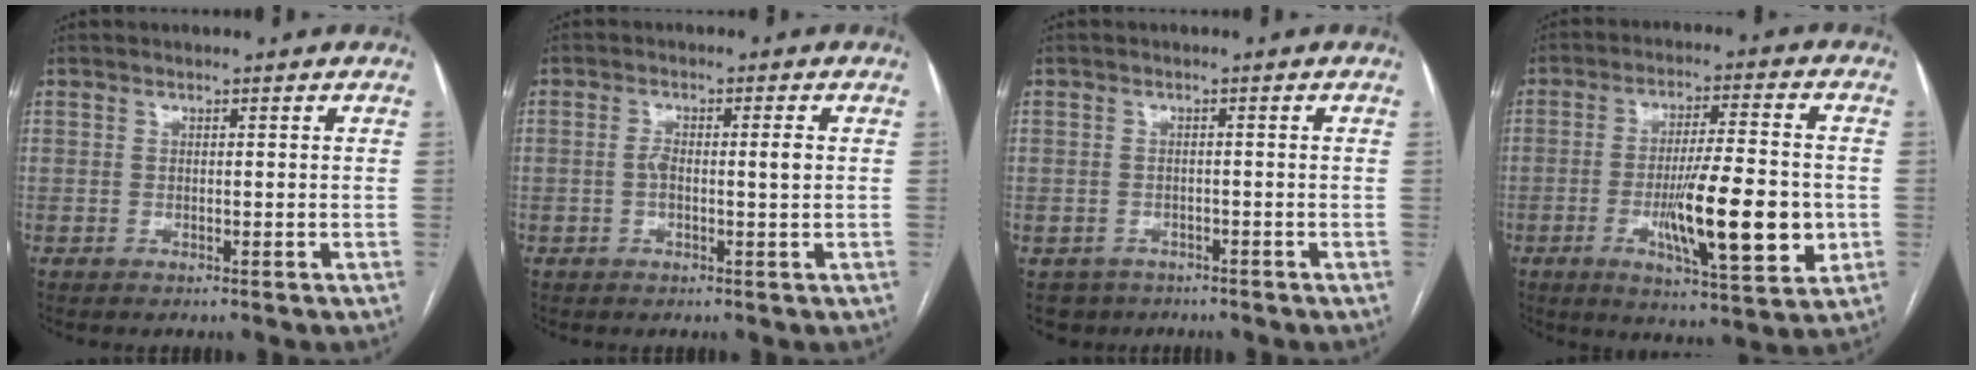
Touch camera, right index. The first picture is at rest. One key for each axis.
{"total": 3.6, "fx": 0.0, "fy": 0.7, "fz": 3.5, "tx": -0.068, "ty": 0.007, "tz": -0.001}
{"total": 3.7, "fx": -2.3, "fy": 2.9, "fz": -0.2, "tx": 0.005, "ty": 0.008, "tz": -0.035}
{"total": 14.8, "fx": -3.1, "fy": 2.3, "fz": 14.3, "tx": -0.234, "ty": -0.012, "tz": -0.047}